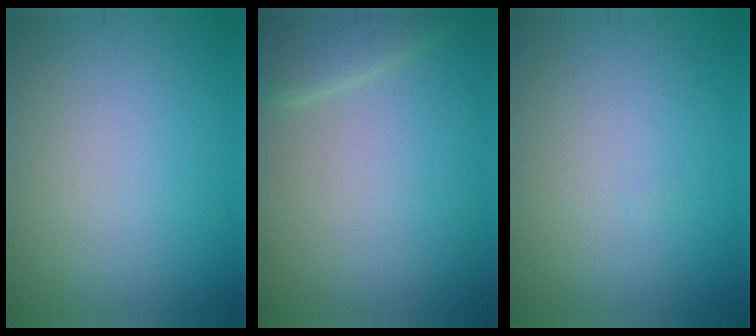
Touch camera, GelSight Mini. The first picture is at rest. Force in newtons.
{"total": 2.4, "press": 2.4, "slide": 0.0}
{"total": 0.0}